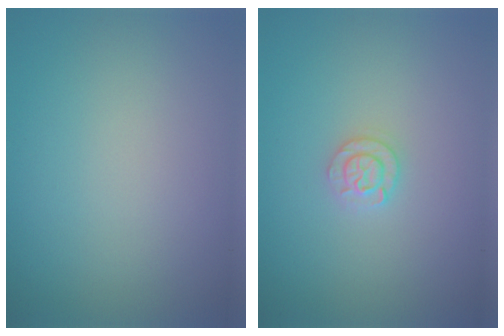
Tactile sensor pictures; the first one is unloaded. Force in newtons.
{"total": 1.7, "press": 1.7, "slide": 0.3}